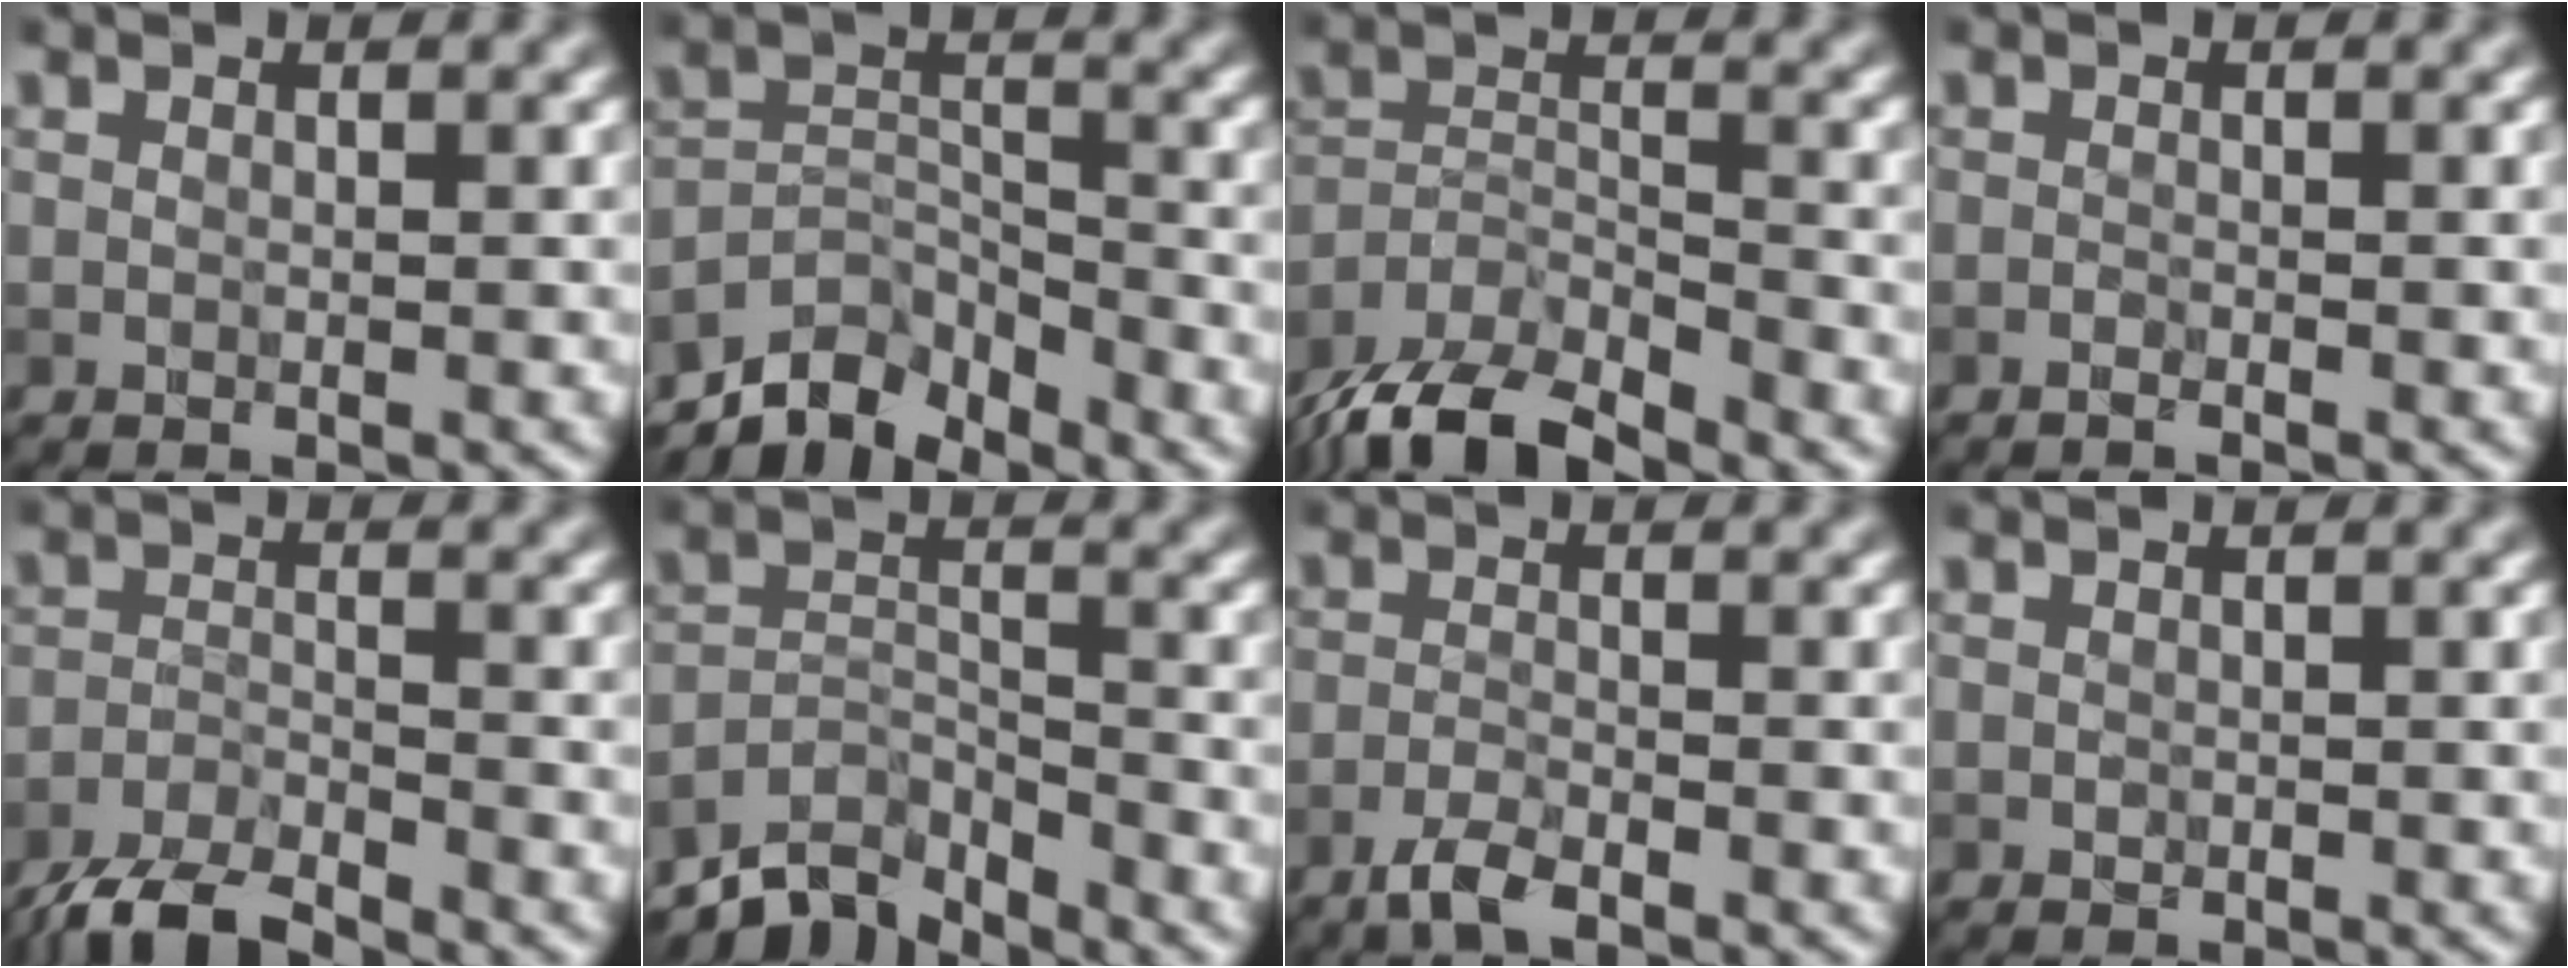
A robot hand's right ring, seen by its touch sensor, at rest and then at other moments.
{"total": 6.0, "force": [-5.5, 2.0, 1.3], "torque": [-0.019, -0.005, -0.101]}
{"total": 9.3, "force": [-8.3, 2.4, 3.4], "torque": [-0.067, -0.006, -0.147]}
{"total": 0.8, "force": [-0.7, 0.3, 0.3], "torque": [0.002, -0.002, -0.013]}
{"total": 6.0, "force": [-5.5, 1.1, 2.0], "torque": [-0.038, -0.008, -0.102]}
{"total": 5.7, "force": [-5.2, 1.7, 1.4], "torque": [-0.020, -0.007, -0.092]}
{"total": 2.5, "force": [-2.2, 0.4, 1.1], "torque": [-0.024, 0.000, -0.042]}
{"total": 0.0}